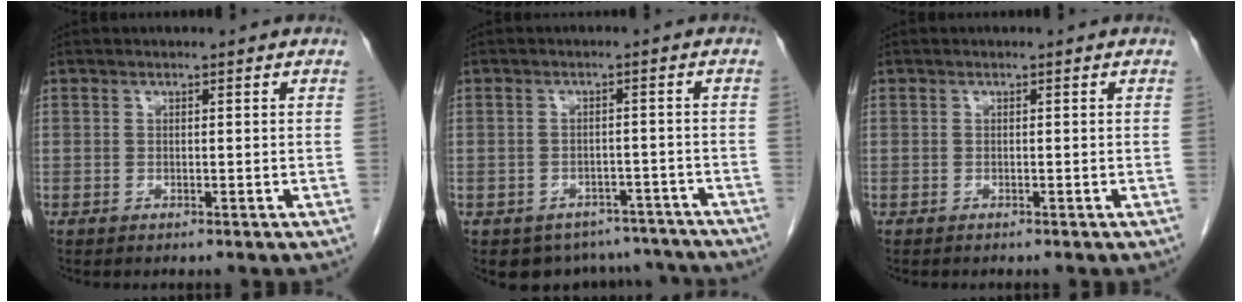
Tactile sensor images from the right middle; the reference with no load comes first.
{"total": 8.6, "force": [-7.3, 4.6, 0.6], "torque": [0.009, 0.021, -0.080]}
{"total": 0.0}